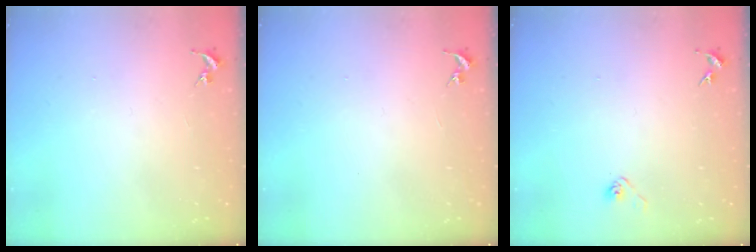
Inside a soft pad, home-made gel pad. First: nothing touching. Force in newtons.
{"total": 0.0}
{"total": 3.0, "press": 2.9, "slide": 0.9}